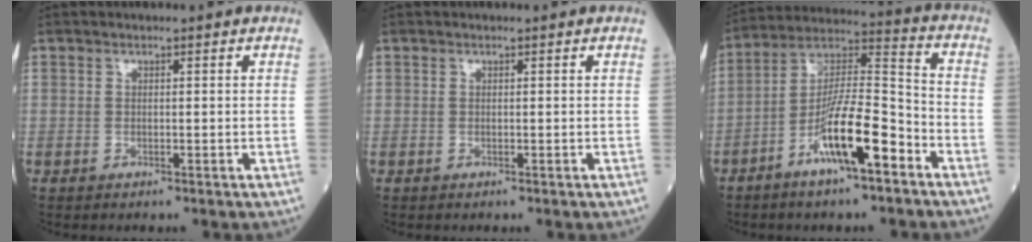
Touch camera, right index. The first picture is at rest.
{"total": 0.0}
{"total": 13.5, "force": [-6.7, 2.1, 11.5], "torque": [-0.214, 0.006, -0.121]}